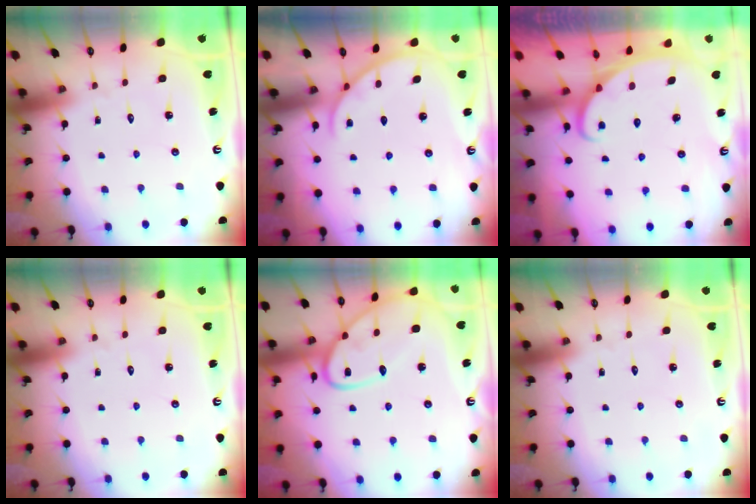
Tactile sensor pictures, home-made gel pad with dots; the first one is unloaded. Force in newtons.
{"total": 1.8, "press": 1.8, "slide": 0.2}
{"total": 2.1, "press": 2.1, "slide": 0.1}
{"total": 0.0}
{"total": 15.7, "press": 15.7, "slide": 1.3}
{"total": 0.0}